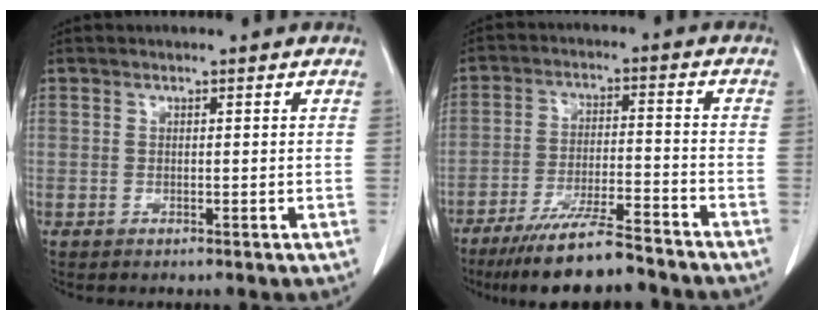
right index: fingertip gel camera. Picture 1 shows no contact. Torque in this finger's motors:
{"motor_torque": [1.03, -1.10, 0.72, 0.19]}